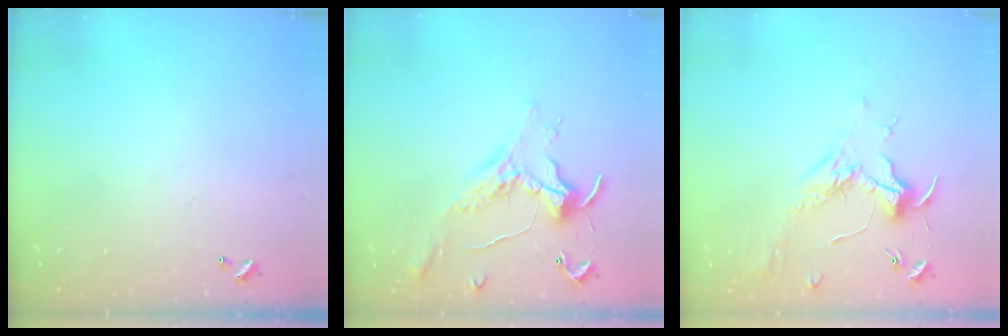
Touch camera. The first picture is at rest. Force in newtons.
{"total": 1.1, "press": 1.0, "slide": 0.4}
{"total": 1.8, "press": 1.6, "slide": 0.8}